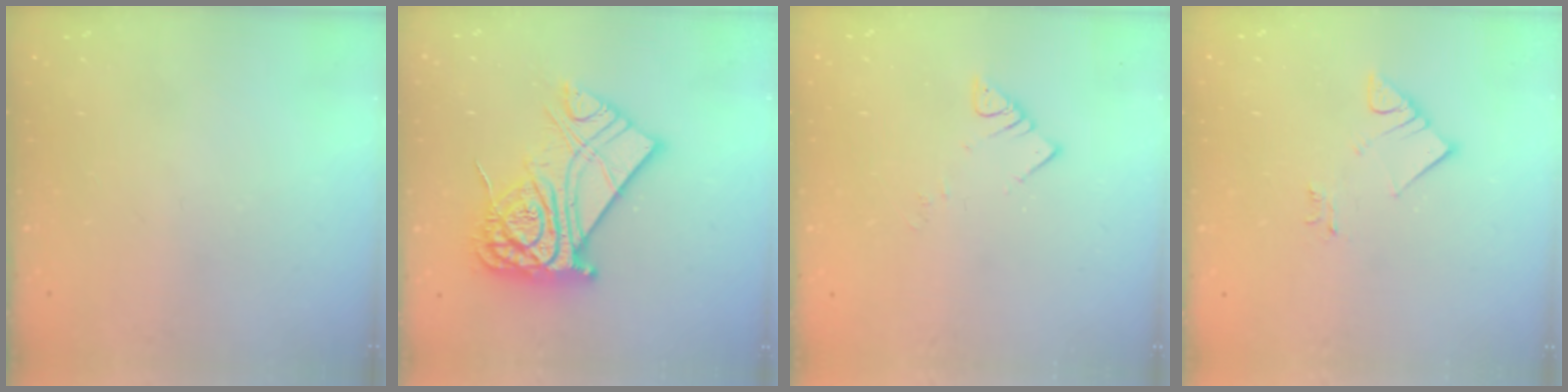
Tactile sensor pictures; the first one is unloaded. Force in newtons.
{"total": 20.2, "press": 20.1, "slide": 1.9}
{"total": 3.6, "press": 3.6, "slide": 0.6}
{"total": 3.5, "press": 3.5, "slide": 0.2}